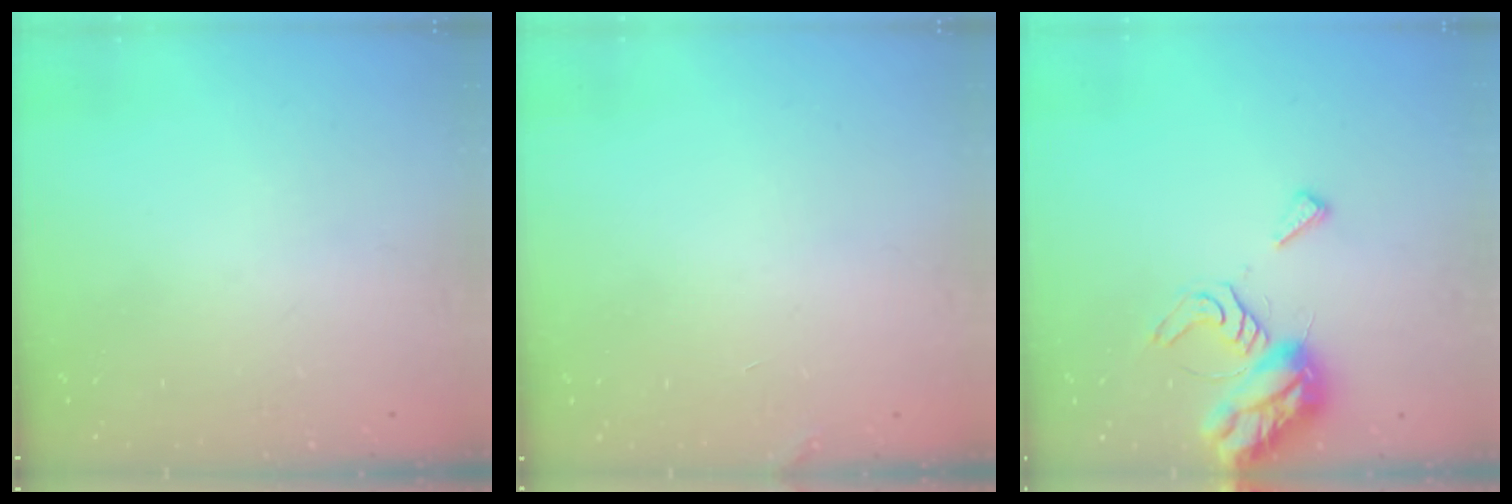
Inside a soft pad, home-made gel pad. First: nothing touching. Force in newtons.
{"total": 2.3, "press": 2.3, "slide": 0.1}
{"total": 9.7, "press": 9.7, "slide": 0.4}